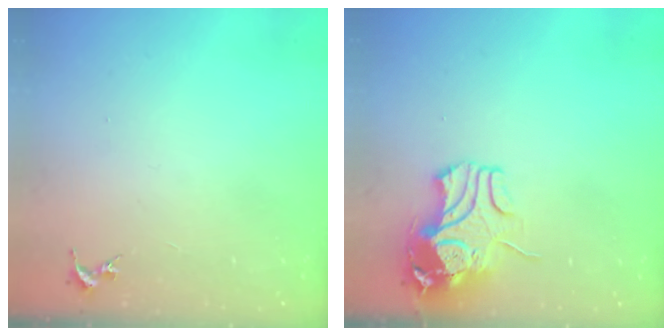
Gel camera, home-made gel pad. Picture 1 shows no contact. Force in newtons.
{"total": 11.3, "press": 11.2, "slide": 1.6}